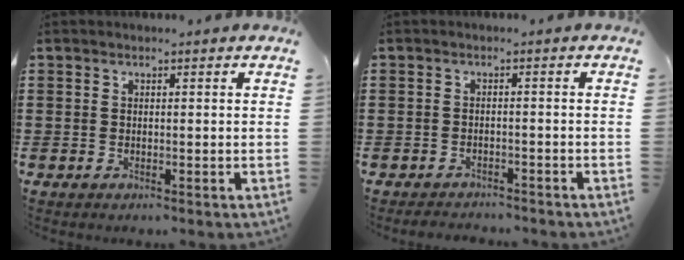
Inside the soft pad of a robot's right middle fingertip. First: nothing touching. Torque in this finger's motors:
{"motor_torque": [0.20, 0.01, 0.03, 0.01]}